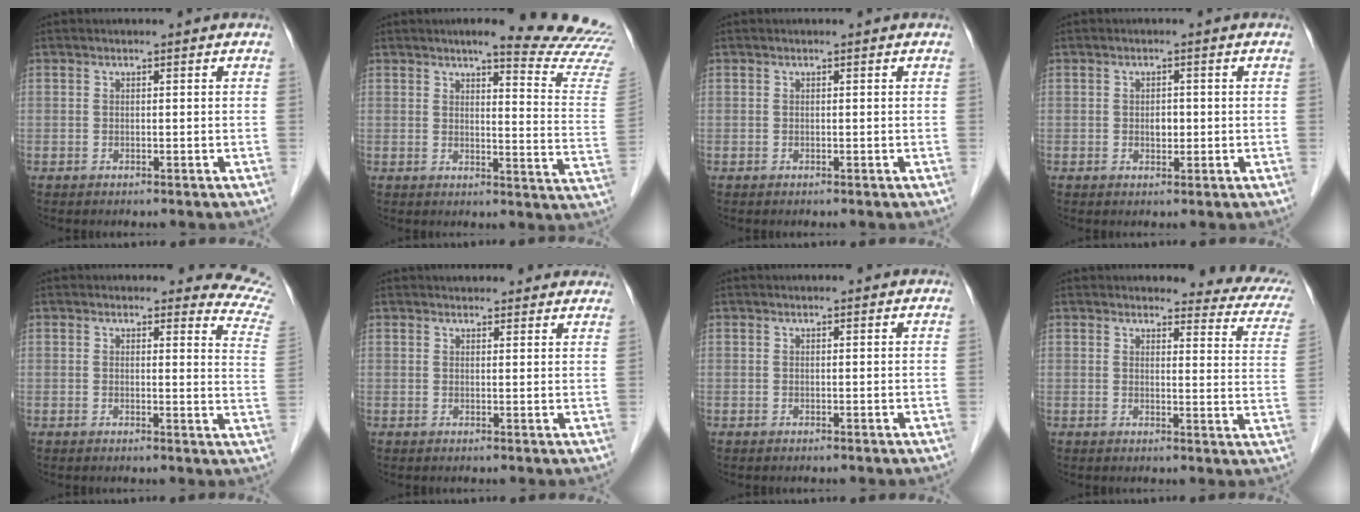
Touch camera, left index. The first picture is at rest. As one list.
[{"total": 15.3, "force": [14.2, -0.2, 5.8], "torque": [-0.062, -0.104, 0.140]}, {"total": 0.0}, {"total": 1.8, "force": [-0.4, 1.1, 1.3], "torque": [-0.019, -0.002, -0.005]}, {"total": 8.0, "force": [8.0, 0.4, 0.2], "torque": [0.021, -0.090, 0.044]}, {"total": 10.2, "force": [9.4, 2.8, 2.9], "torque": [-0.013, 0.018, 0.098]}, {"total": 2.3, "force": [2.0, 0.6, 0.9], "torque": [-0.012, 0.019, 0.018]}, {"total": 10.3, "force": [9.6, 2.2, 3.2], "torque": [-0.008, -0.053, 0.073]}]